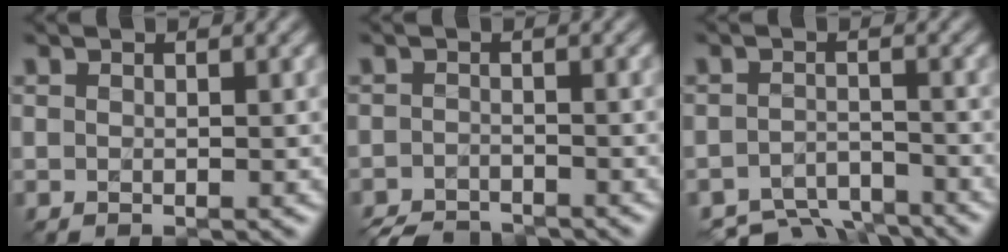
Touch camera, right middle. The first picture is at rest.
{"total": 4.3, "force": [-4.2, 0.6, 0.8], "torque": [-0.010, -0.015, -0.075]}
{"total": 5.6, "force": [-5.3, 1.4, 1.2], "torque": [-0.023, -0.020, -0.087]}